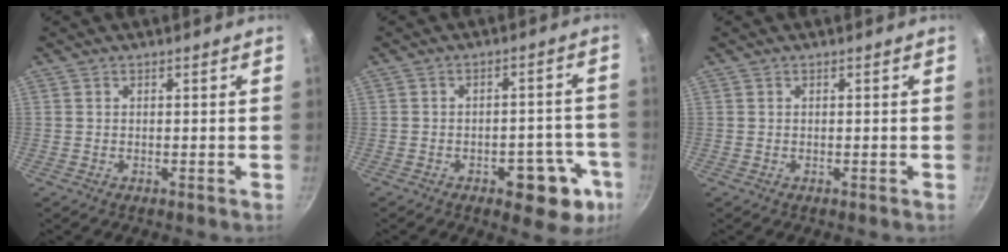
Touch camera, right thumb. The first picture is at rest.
{"total": 11.8, "force": [-5.4, 6.0, 8.7], "torque": [-0.049, 0.034, -0.061]}
{"total": 0.0}